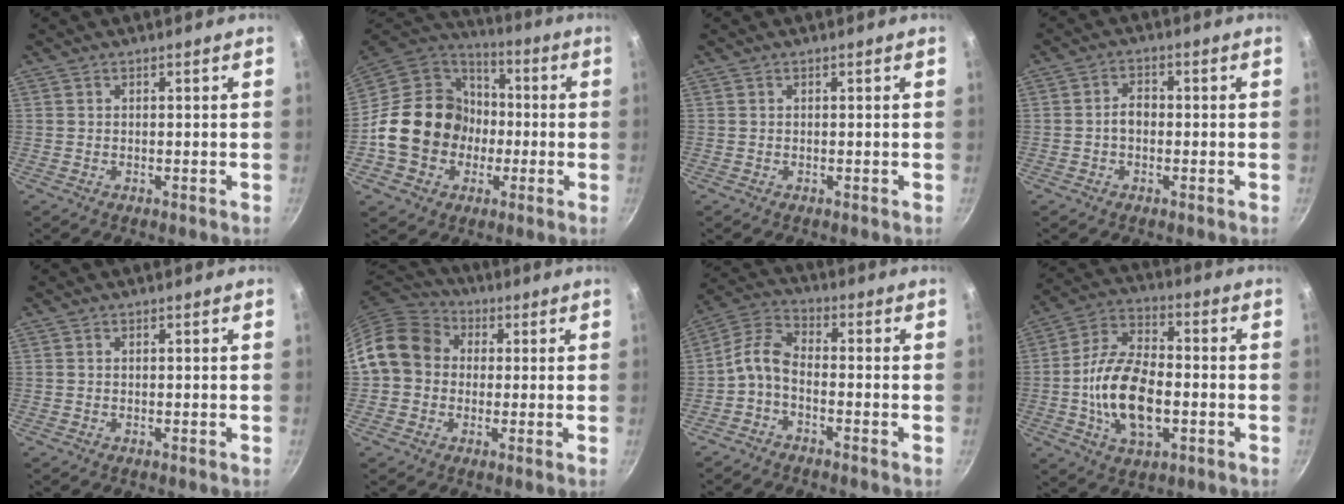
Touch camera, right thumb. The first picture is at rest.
{"total": 20.1, "force": [-2.9, 17.3, 10.0], "torque": [-0.151, 0.046, -0.049]}
{"total": 0.0}
{"total": 3.1, "force": [-0.6, 2.2, 2.1], "torque": [-0.024, 0.016, -0.013]}
{"total": 0.0}
{"total": 12.0, "force": [1.3, 10.3, 6.1], "torque": [-0.080, 0.027, 0.006]}
{"total": 6.4, "force": [-2.6, 3.2, 4.9], "torque": [-0.113, 0.037, -0.065]}
{"total": 16.1, "force": [-2.9, 8.7, 13.2], "torque": [-0.232, 0.027, -0.058]}